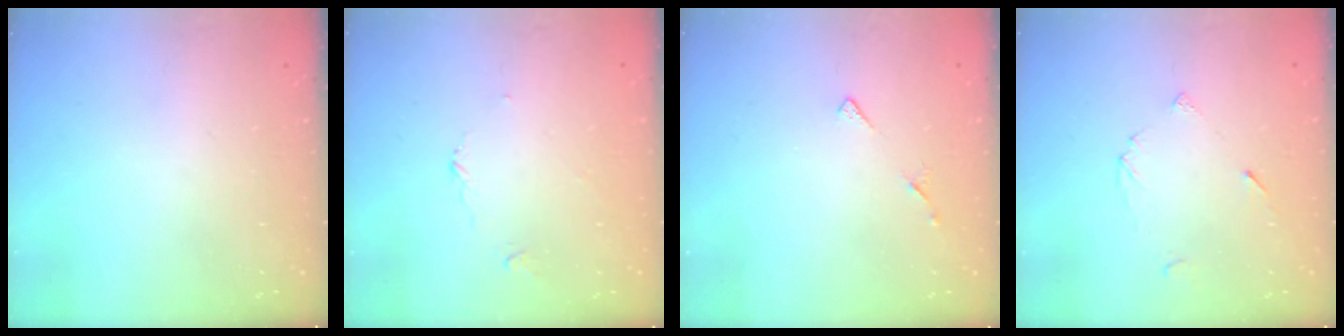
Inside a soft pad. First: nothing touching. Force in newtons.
{"total": 3.5, "press": 3.4, "slide": 0.4}
{"total": 6.6, "press": 6.6, "slide": 0.8}
{"total": 4.0, "press": 3.9, "slide": 0.6}